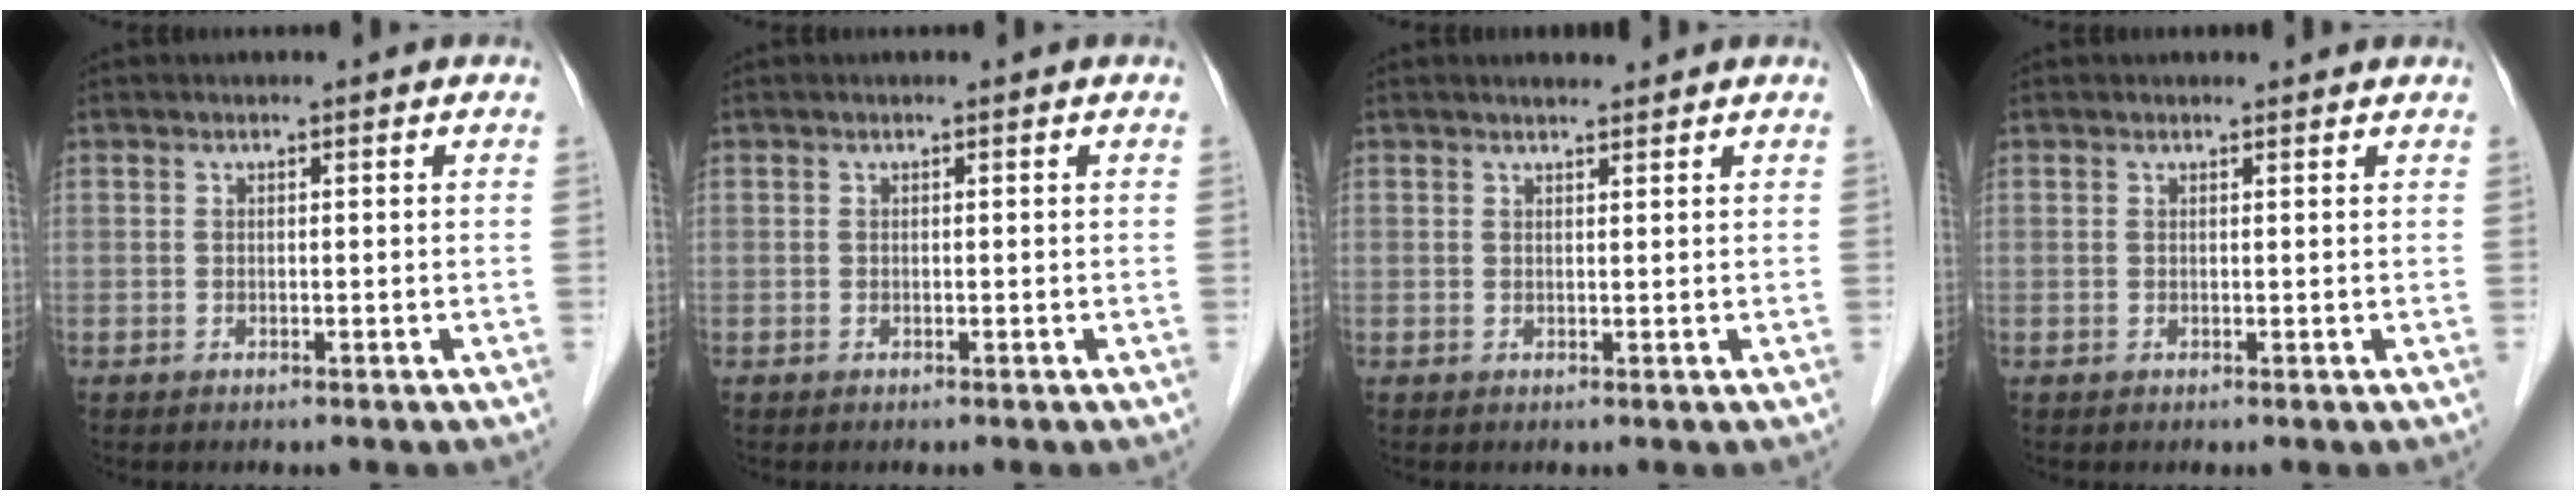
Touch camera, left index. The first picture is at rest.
{"total": 0.0}
{"total": 1.6, "force": [1.5, 0.3, 0.5], "torque": [-0.014, 0.004, 0.027]}
{"total": 1.2, "force": [1.2, 0.3, 0.0], "torque": [-0.012, 0.002, 0.012]}